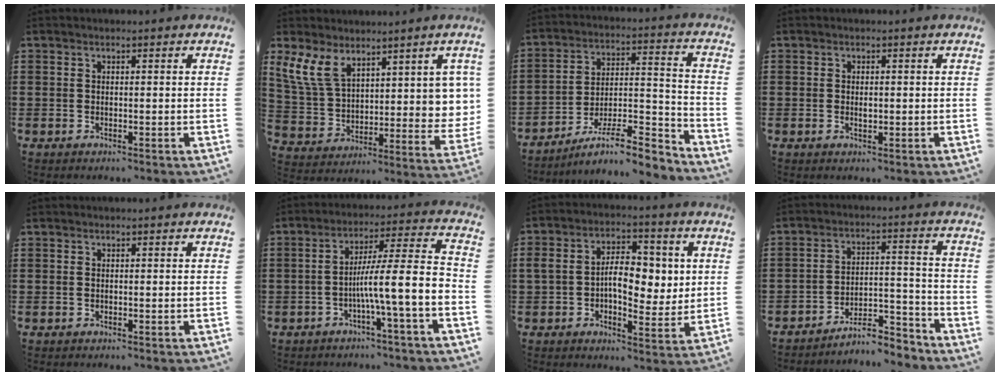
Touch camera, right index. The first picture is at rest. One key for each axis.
{"total": 10.4, "fx": 7.0, "fy": 5.3, "fz": 5.7, "tx": -0.144, "ty": -0.025, "tz": 0.137}
{"total": 8.5, "fx": -7.0, "fy": 1.6, "fz": 4.7, "tx": -0.065, "ty": 0.011, "tz": -0.129}
{"total": 1.1, "fx": 0.0, "fy": 0.5, "fz": 1.0, "tx": -0.019, "ty": 0.002, "tz": -0.002}
{"total": 0.0}
{"total": 9.2, "fx": -3.1, "fy": 0.6, "fz": 8.7, "tx": -0.153, "ty": -0.017, "tz": -0.061}
{"total": 8.2, "fx": 0.8, "fy": 4.9, "fz": 6.5, "tx": -0.106, "ty": 0.007, "tz": 0.008}
{"total": 6.9, "fx": -6.5, "fy": 1.1, "fz": 2.1, "tx": -0.028, "ty": 0.017, "tz": -0.123}